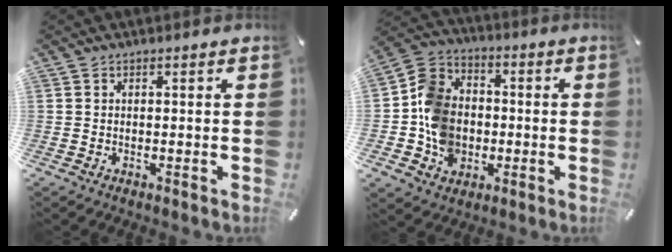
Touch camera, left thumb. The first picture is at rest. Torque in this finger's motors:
{"motor_torque": [1.69, 3.10, 0.71, -0.31, 0.49]}